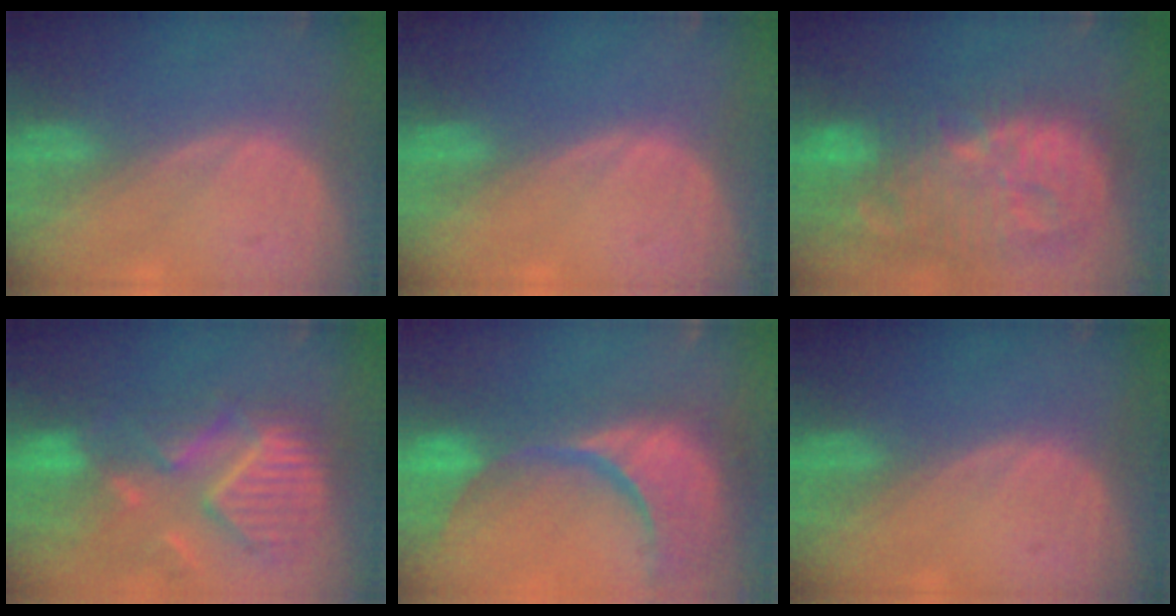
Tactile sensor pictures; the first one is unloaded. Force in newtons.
{"total": 0.0}
{"total": 14.3, "press": 12.4, "slide": 7.2}
{"total": 11.9, "press": 10.6, "slide": 5.4}
{"total": 15.4, "press": 12.1, "slide": 9.6}
{"total": 0.0}